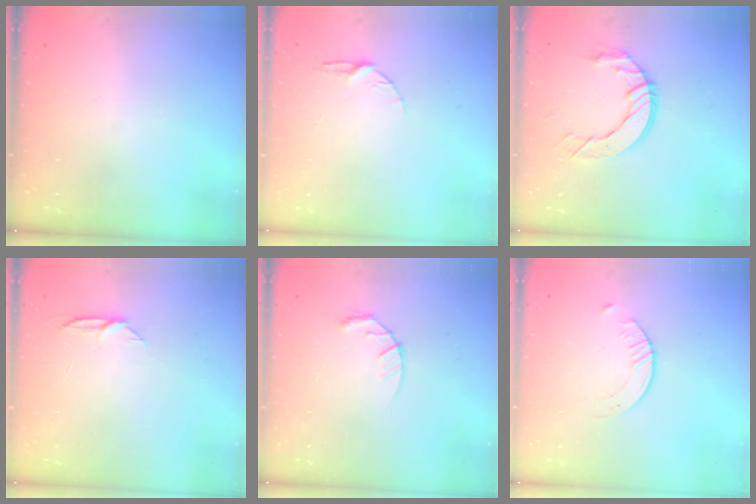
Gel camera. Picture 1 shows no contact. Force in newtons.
{"total": 5.2, "press": 5.2, "slide": 0.6}
{"total": 9.1, "press": 9.1, "slide": 0.5}
{"total": 5.1, "press": 5.1, "slide": 0.6}
{"total": 4.3, "press": 4.3, "slide": 0.7}
{"total": 1.6, "press": 1.6, "slide": 0.3}